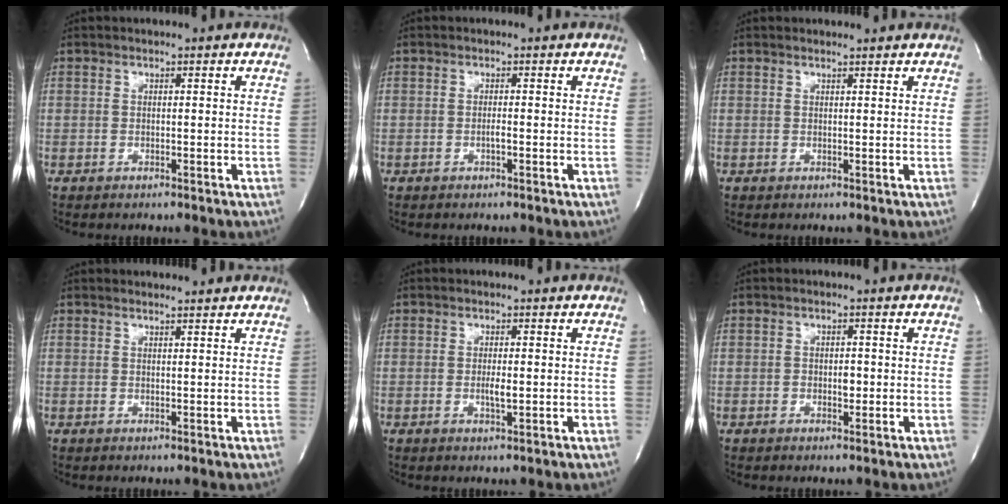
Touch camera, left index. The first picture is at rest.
{"total": 0.8, "force": [-0.5, 0.0, 0.6], "torque": [-0.012, -0.002, -0.010]}
{"total": 1.7, "force": [1.7, 0.0, 0.1], "torque": [-0.012, 0.000, 0.019]}
{"total": 2.7, "force": [2.7, 0.2, 0.2], "torque": [-0.012, 0.003, 0.028]}
{"total": 1.7, "force": [-0.3, 0.3, 1.6], "torque": [-0.033, -0.005, -0.004]}
{"total": 1.5, "force": [-0.4, 0.9, 1.2], "torque": [-0.018, -0.001, -0.006]}